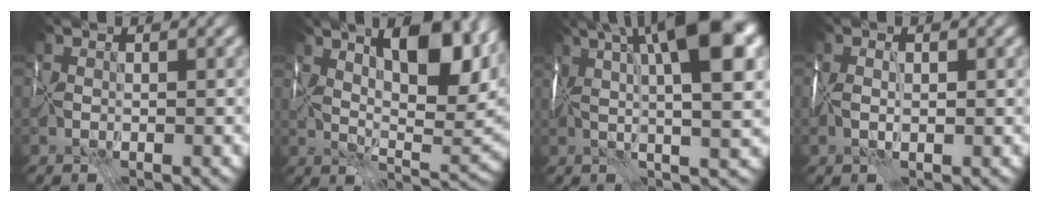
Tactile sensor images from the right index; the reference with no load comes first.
{"total": 11.3, "force": [4.8, 4.2, 9.3], "torque": [-0.142, 0.004, 0.076]}
{"total": 13.2, "force": [4.3, 3.8, 11.9], "torque": [-0.176, 0.019, 0.062]}
{"total": 2.9, "force": [0.1, 1.6, 2.4], "torque": [-0.046, -0.002, 0.002]}